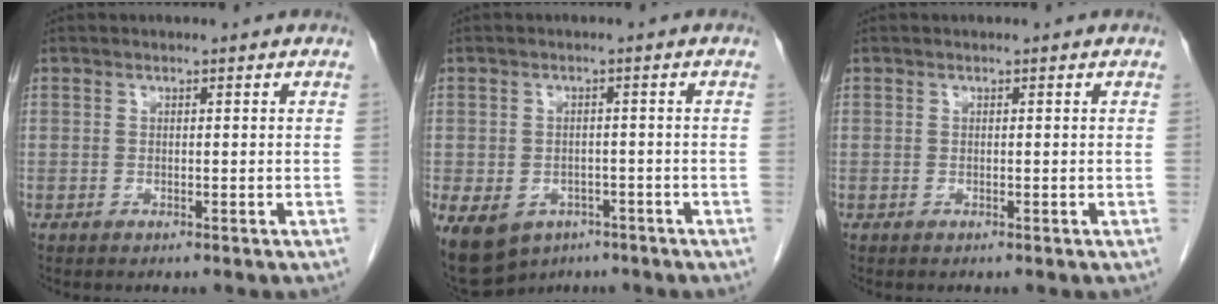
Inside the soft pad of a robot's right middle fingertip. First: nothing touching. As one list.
[{"total": 15.7, "force": [-8.2, 11.6, 6.5], "torque": [-0.192, -0.008, -0.107]}, {"total": 0.0}]